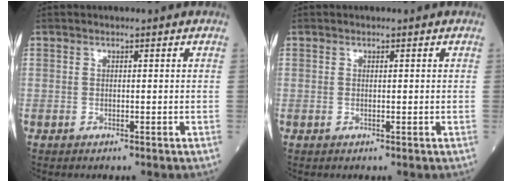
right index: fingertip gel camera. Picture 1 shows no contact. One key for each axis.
{"total": 0.0}